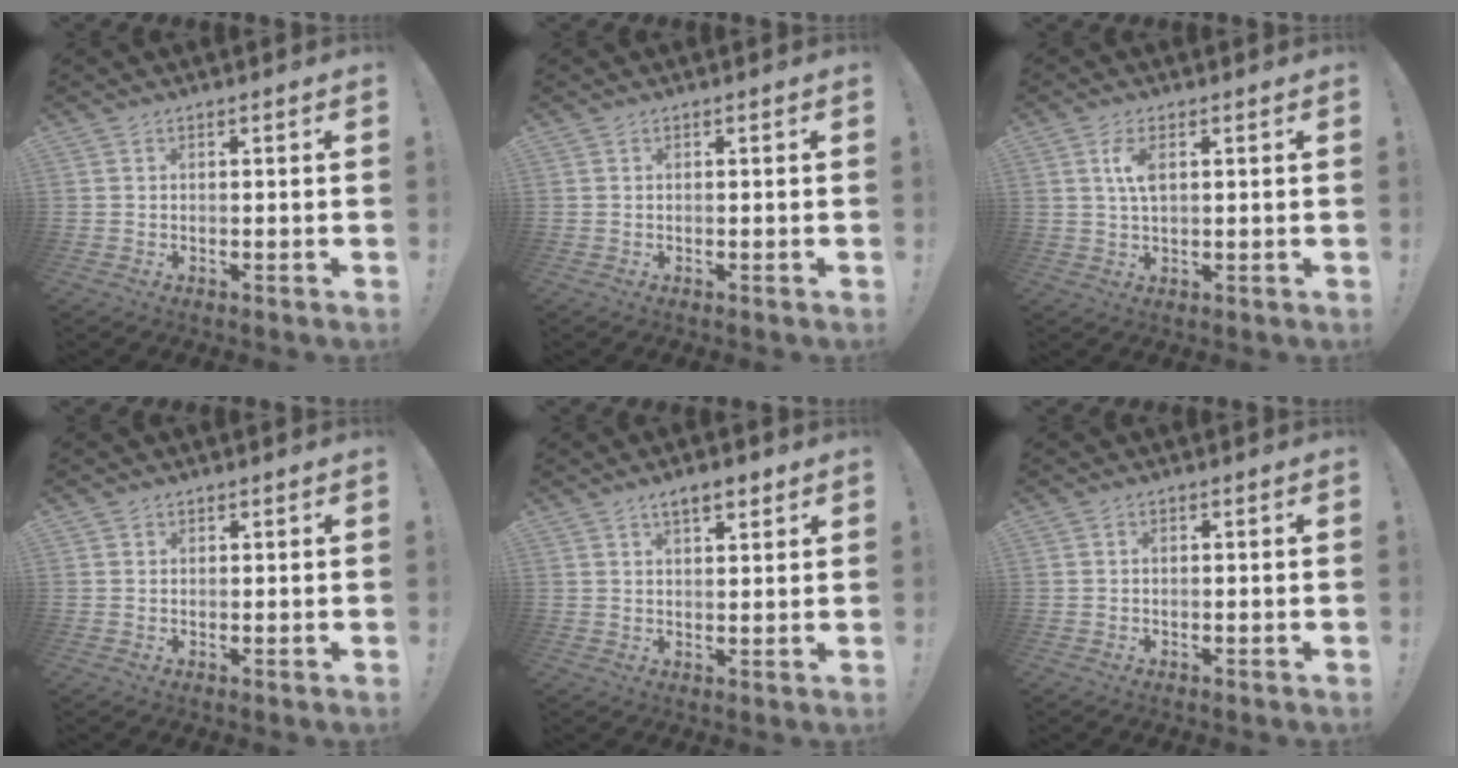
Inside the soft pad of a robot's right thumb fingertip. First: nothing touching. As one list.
[{"total": 0.0}, {"total": 5.0, "force": [1.4, 2.2, 4.3], "torque": [-0.079, -0.002, 0.018]}, {"total": 0.8, "force": [0.6, 0.5, 0.0], "torque": [0.004, -0.002, 0.011]}, {"total": 5.5, "force": [3.7, 2.1, 3.5], "torque": [-0.042, -0.016, 0.062]}, {"total": 0.0}]